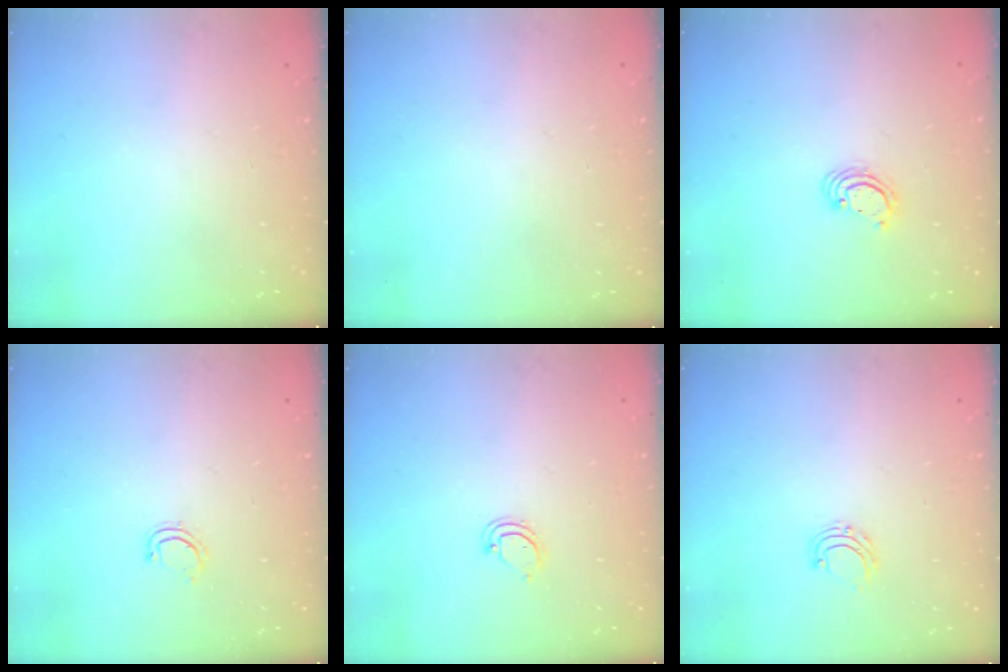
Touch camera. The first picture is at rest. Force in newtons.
{"total": 0.0}
{"total": 2.8, "press": 2.8, "slide": 0.2}
{"total": 4.3, "press": 4.2, "slide": 1.0}
{"total": 3.6, "press": 3.5, "slide": 0.4}
{"total": 6.5, "press": 6.5, "slide": 0.4}